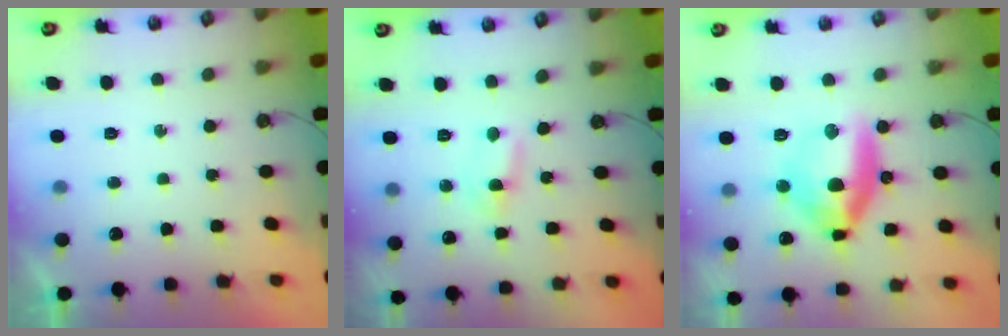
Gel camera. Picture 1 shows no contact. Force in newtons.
{"total": 1.4, "press": 1.4, "slide": 0.2}
{"total": 16.6, "press": 15.4, "slide": 6.0}